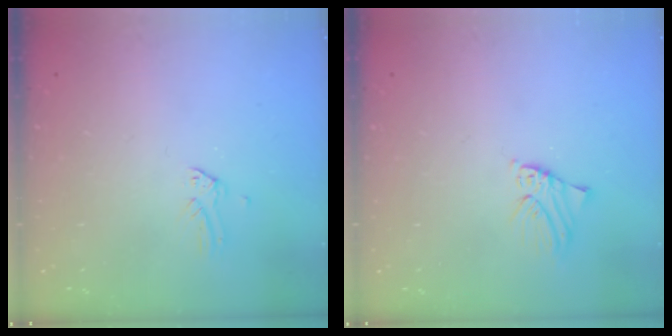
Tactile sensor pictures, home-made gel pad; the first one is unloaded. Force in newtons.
{"total": 1.5, "press": 1.5, "slide": 0.1}